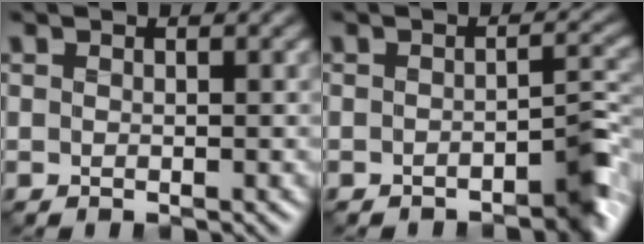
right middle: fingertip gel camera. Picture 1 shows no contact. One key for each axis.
{"total": 4.4, "fx": -2.7, "fy": 1.6, "fz": 3.1, "tx": -0.030, "ty": 0.000, "tz": -0.044}